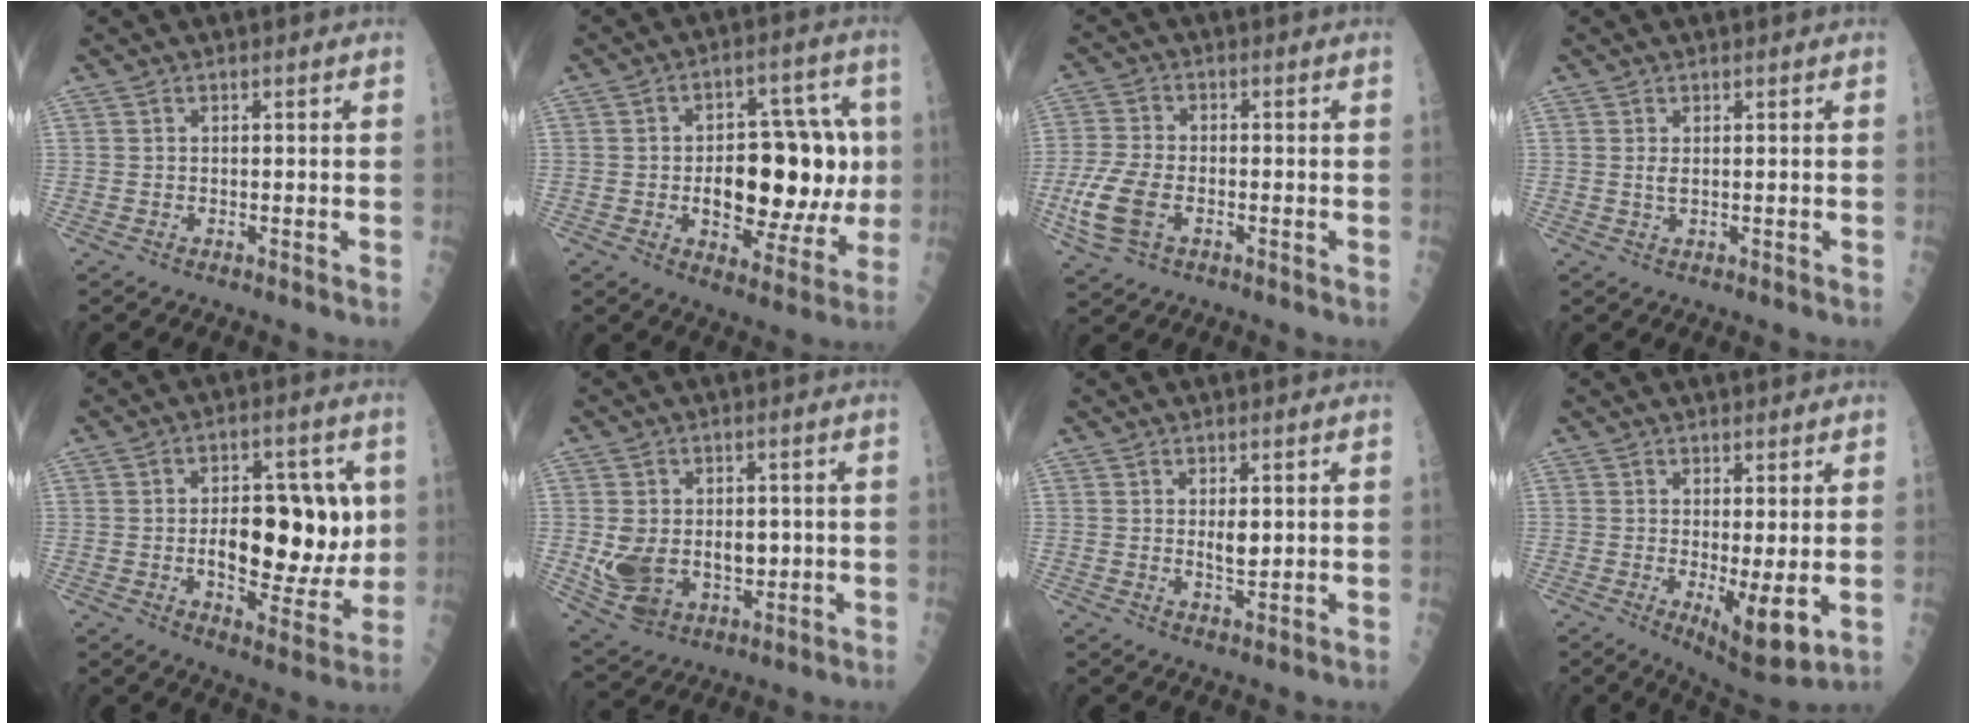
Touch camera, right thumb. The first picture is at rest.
{"total": 20.0, "force": [-0.5, 10.8, 16.8], "torque": [-0.193, 0.028, 0.006]}
{"total": 9.4, "force": [-2.9, 5.3, 7.3], "torque": [-0.168, 0.005, -0.056]}
{"total": 1.2, "force": [0.3, 0.4, 1.0], "torque": [-0.021, -0.003, 0.008]}
{"total": 16.2, "force": [0.8, 8.5, 13.8], "torque": [-0.154, 0.003, 0.021]}
{"total": 13.4, "force": [-0.7, 9.5, 9.4], "torque": [-0.145, -0.004, 0.015]}
{"total": 3.1, "force": [0.6, 1.3, 2.8], "torque": [-0.041, -0.009, 0.014]}
{"total": 7.9, "force": [-0.9, 2.3, 7.5], "torque": [-0.110, -0.023, -0.006]}